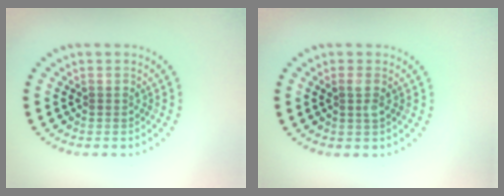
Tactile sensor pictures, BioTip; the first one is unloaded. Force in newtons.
{"total": 1.0, "press": 1.0, "slide": 0.2}